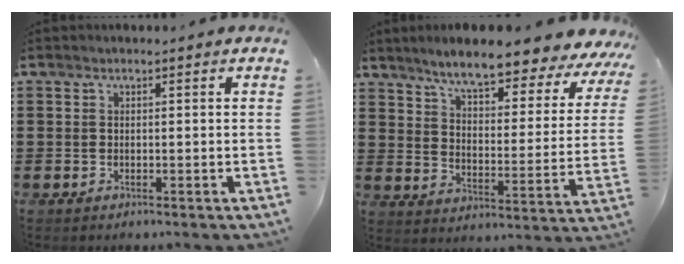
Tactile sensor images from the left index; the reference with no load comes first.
{"total": 8.2, "force": [7.2, 0.4, 4.0], "torque": [-0.092, -0.045, 0.115]}